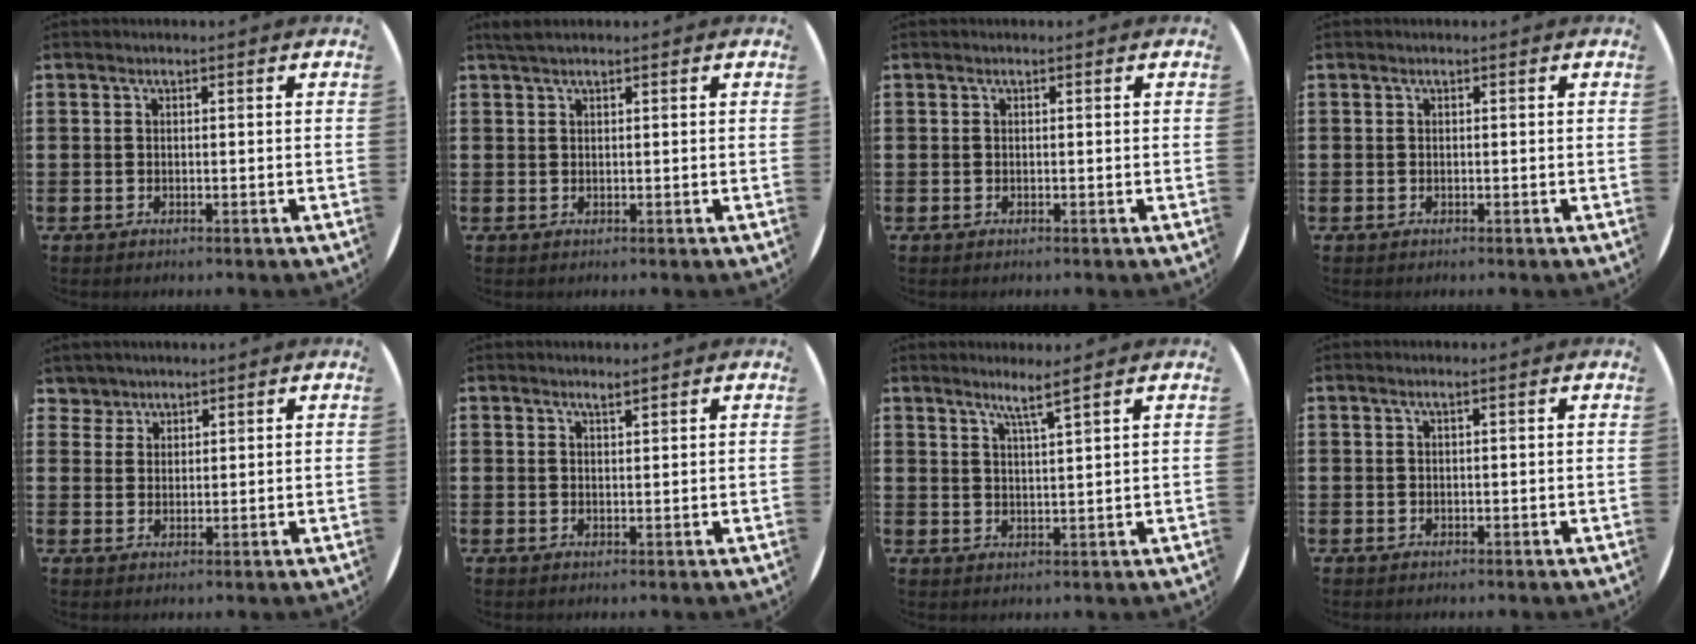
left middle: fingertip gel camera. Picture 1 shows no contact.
{"total": 1.2, "force": [1.1, 0.1, 0.6], "torque": [-0.014, 0.002, 0.019]}
{"total": 0.0}
{"total": 0.0}
{"total": 2.7, "force": [2.3, 1.4, 0.0], "torque": [0.001, 0.000, 0.044]}
{"total": 1.3, "force": [1.2, -0.1, 0.2], "torque": [-0.004, -0.001, 0.024]}
{"total": 3.5, "force": [3.0, -0.8, 1.7], "torque": [-0.038, -0.006, 0.051]}
{"total": 0.6, "force": [0.2, -0.2, 0.5], "torque": [-0.005, -0.001, 0.003]}